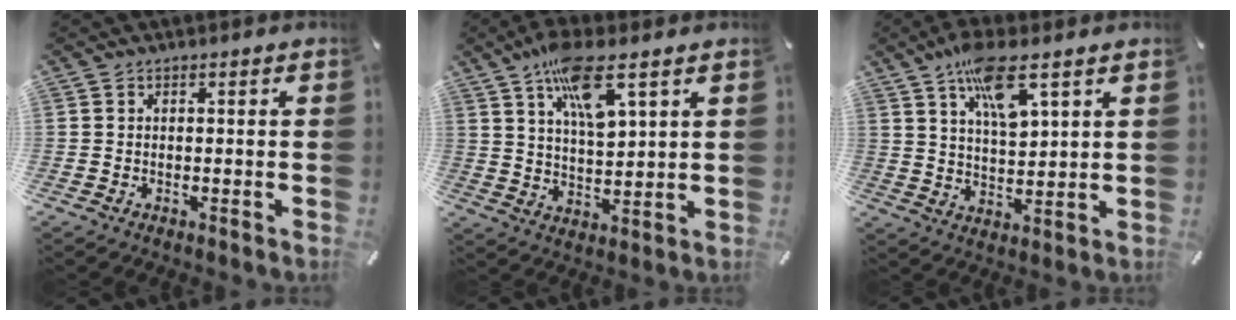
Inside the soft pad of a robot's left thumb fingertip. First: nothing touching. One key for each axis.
{"total": 12.2, "fx": 7.2, "fy": 4.1, "fz": 8.9, "tx": -0.161, "ty": -0.023, "tz": 0.127}
{"total": 11.4, "fx": 6.9, "fy": 3.9, "fz": 8.2, "tx": -0.140, "ty": -0.024, "tz": 0.119}